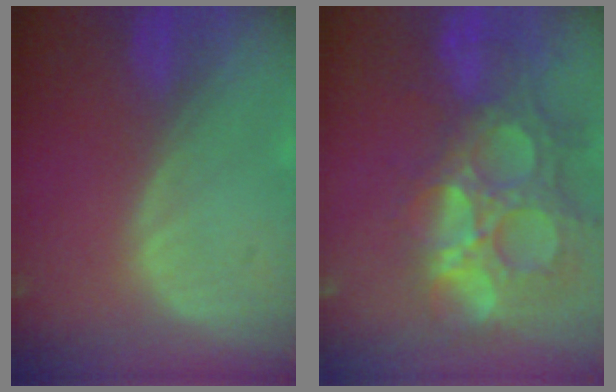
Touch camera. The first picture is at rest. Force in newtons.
{"total": 14.7, "press": 12.1, "slide": 8.3}